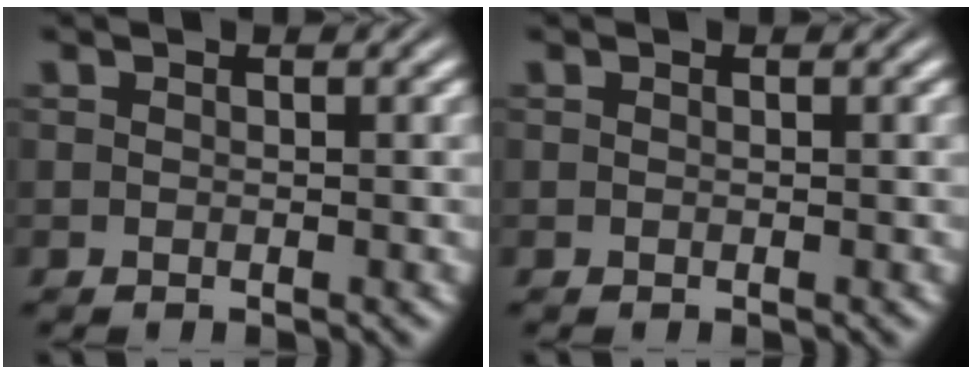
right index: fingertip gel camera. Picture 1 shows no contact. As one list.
[{"total": 0.0}]